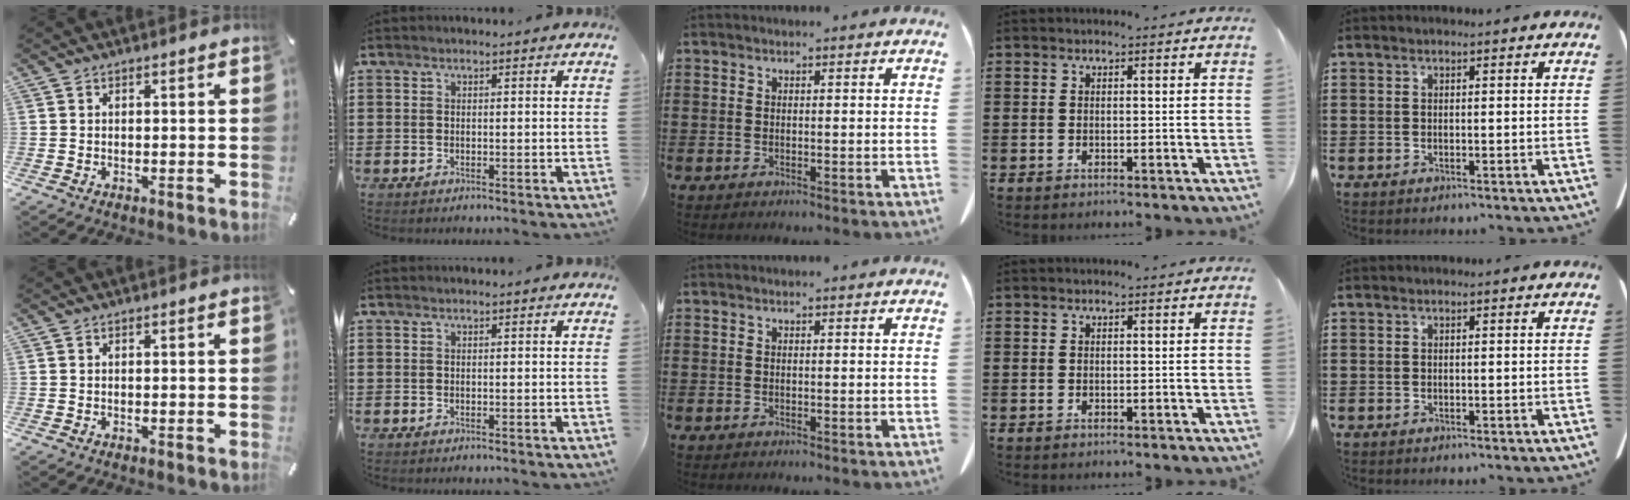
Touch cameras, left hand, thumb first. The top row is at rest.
{}